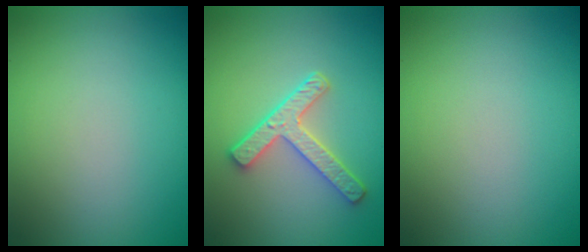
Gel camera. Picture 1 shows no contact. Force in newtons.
{"total": 3.4, "press": 3.0, "slide": 1.6}
{"total": 0.0}